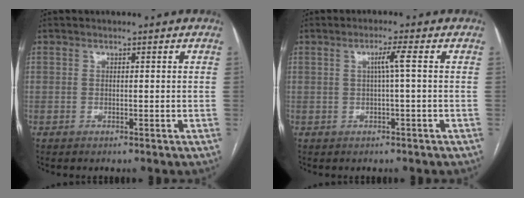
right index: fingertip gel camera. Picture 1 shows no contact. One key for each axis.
{"total": 2.5, "fx": 0.3, "fy": -0.5, "fz": 2.4, "tx": -0.044, "ty": 0.001, "tz": 0.005}